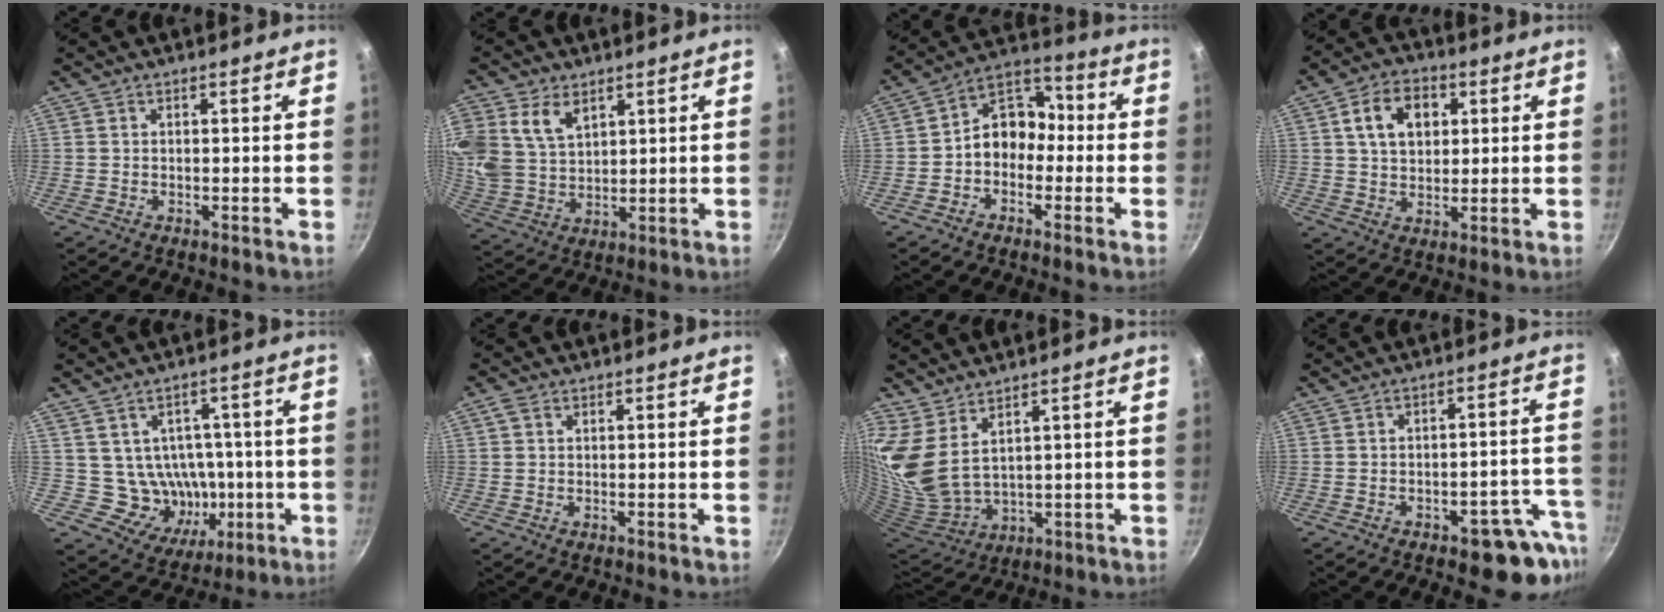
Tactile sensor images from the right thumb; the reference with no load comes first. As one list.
[{"total": 14.3, "force": [5.9, 10.1, 8.1], "torque": [-0.179, -0.009, 0.129]}, {"total": 9.7, "force": [-1.6, 7.7, 5.8], "torque": [-0.045, 0.048, -0.048]}, {"total": 10.2, "force": [2.9, 7.4, 6.4], "torque": [-0.084, 0.005, 0.043]}, {"total": 11.0, "force": [-0.3, 10.1, 4.2], "torque": [-0.014, 0.007, 0.010]}, {"total": 1.3, "force": [0.4, 0.9, 0.8], "torque": [-0.015, 0.004, 0.009]}, {"total": 10.1, "force": [6.4, 4.4, 6.4], "torque": [-0.121, -0.066, 0.147]}, {"total": 9.7, "force": [-5.6, 4.6, 6.4], "torque": [-0.013, 0.058, -0.062]}]